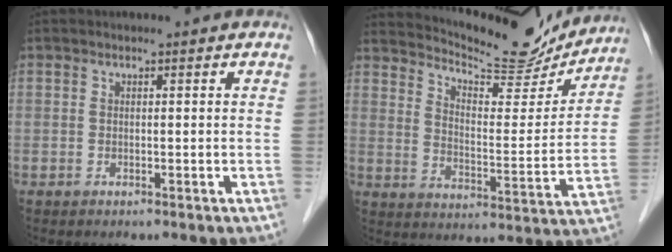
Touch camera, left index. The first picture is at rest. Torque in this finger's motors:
{"motor_torque": [0.50, -0.66, 0.42, 0.07]}